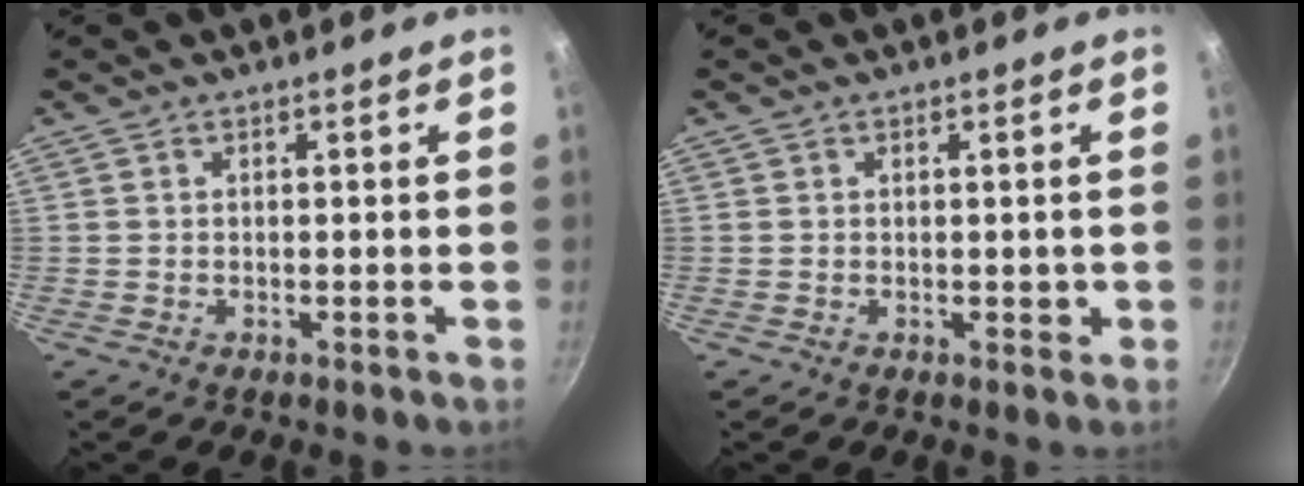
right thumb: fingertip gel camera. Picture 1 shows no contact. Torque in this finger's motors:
{"motor_torque": [-0.17, 0.08, -0.12, 0.23, -0.02]}